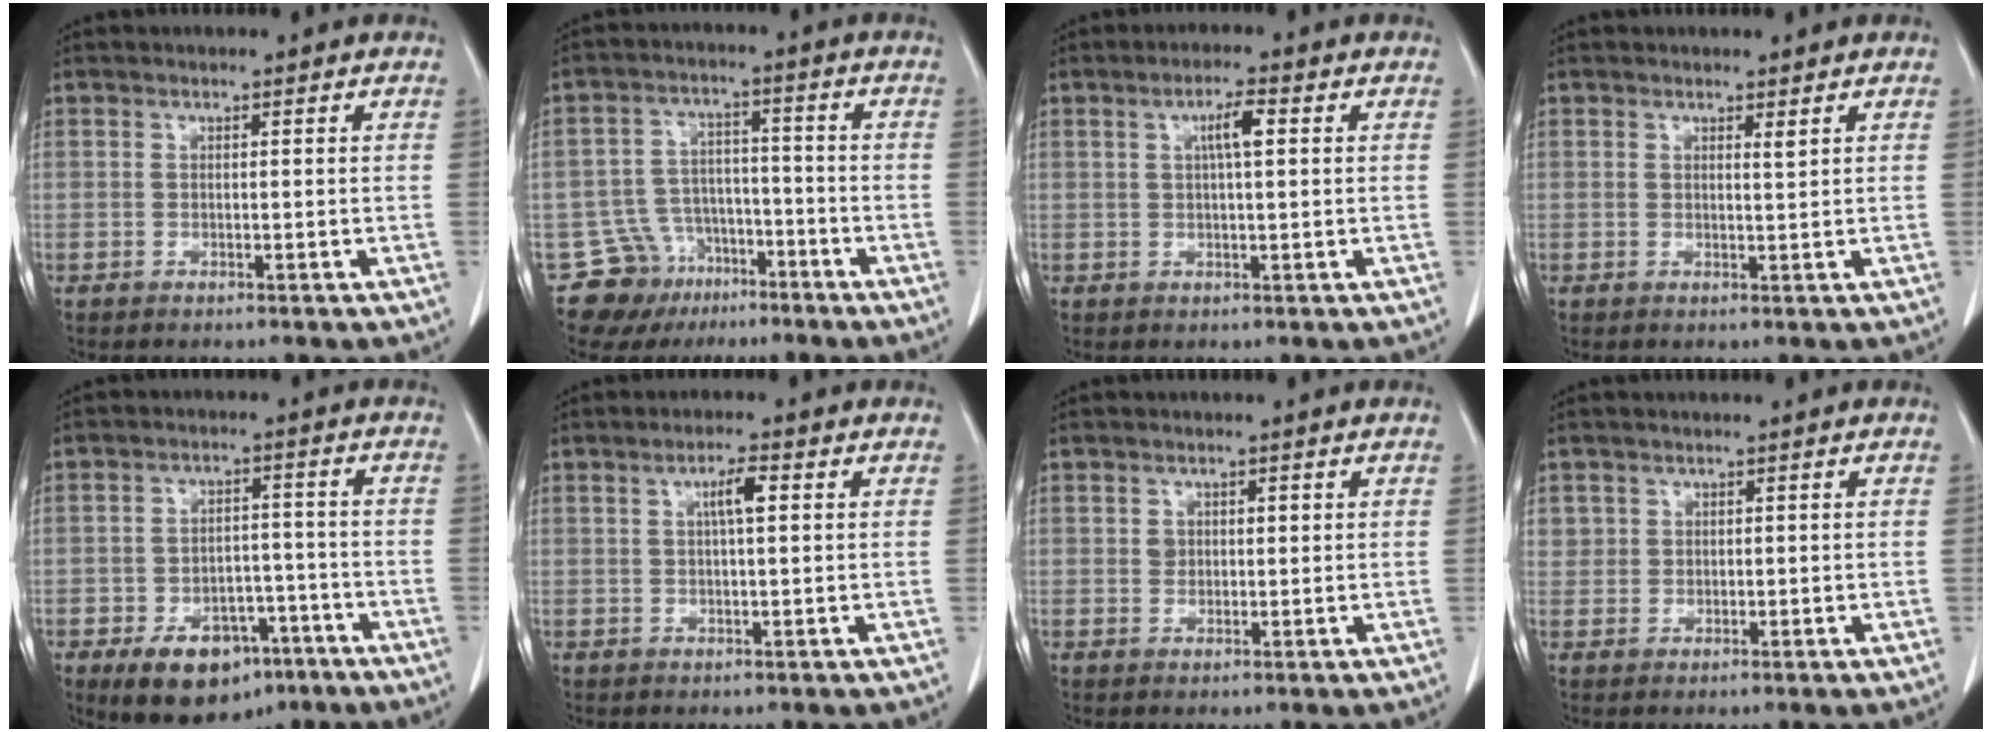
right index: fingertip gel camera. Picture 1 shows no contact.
{"total": 10.3, "force": [-6.4, 8.0, 0.8], "torque": [-0.017, 0.045, -0.095]}
{"total": 3.8, "force": [1.0, 0.5, 3.6], "torque": [-0.062, 0.006, 0.017]}
{"total": 1.0, "force": [0.7, 0.0, 0.7], "torque": [-0.014, -0.008, 0.011]}
{"total": 10.8, "force": [-6.2, 6.5, 5.9], "torque": [-0.085, 0.013, -0.087]}
{"total": 3.6, "force": [1.0, 0.5, 3.4], "torque": [-0.057, 0.005, 0.017]}
{"total": 2.0, "force": [0.6, 1.6, 1.2], "torque": [-0.020, 0.007, 0.010]}
{"total": 2.2, "force": [0.8, 2.0, 0.2], "torque": [0.012, 0.001, 0.012]}